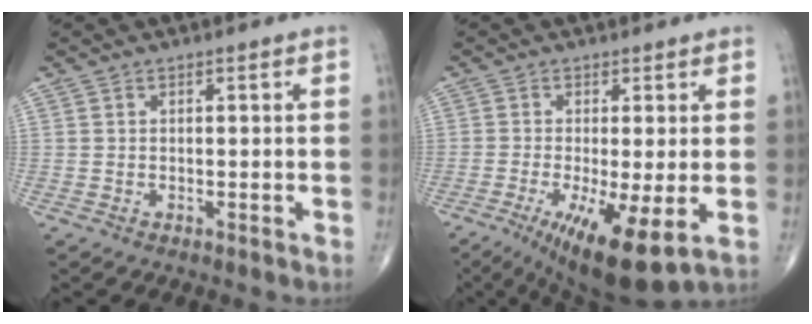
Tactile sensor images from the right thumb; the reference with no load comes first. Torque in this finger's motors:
{"motor_torque": [1.07, 1.70, 0.16, -0.15, 0.13]}